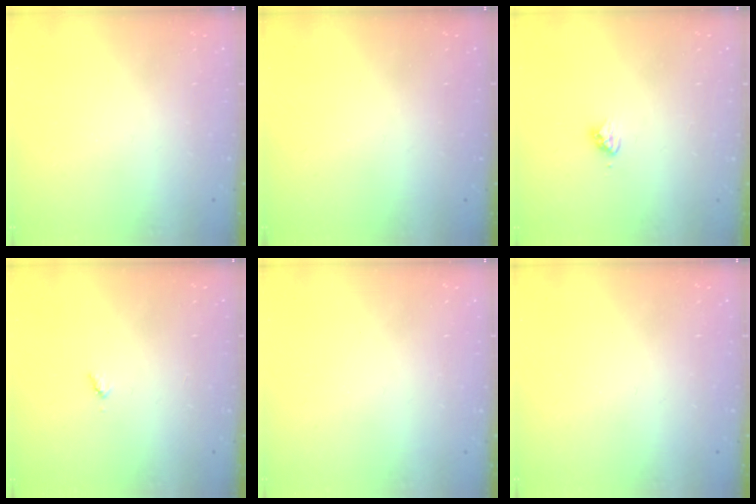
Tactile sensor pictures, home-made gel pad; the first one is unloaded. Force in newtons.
{"total": 0.0}
{"total": 3.3, "press": 3.3, "slide": 0.2}
{"total": 3.0, "press": 3.0, "slide": 0.3}
{"total": 0.0}
{"total": 0.0}